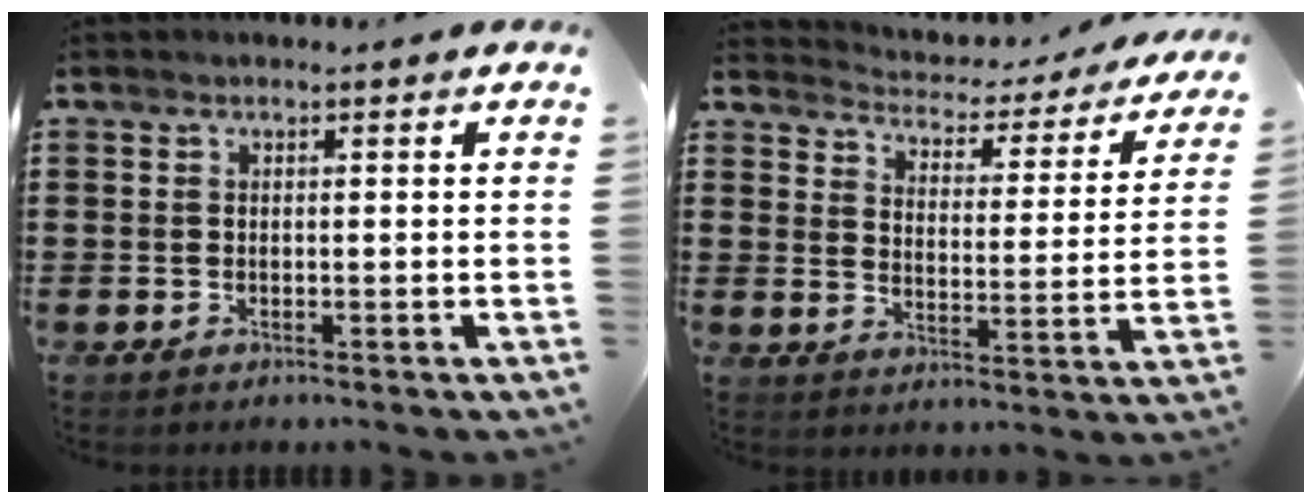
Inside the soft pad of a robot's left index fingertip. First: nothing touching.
{"total": 3.0, "force": [3.0, 0.5, -0.1], "torque": [-0.023, -0.031, 0.042]}